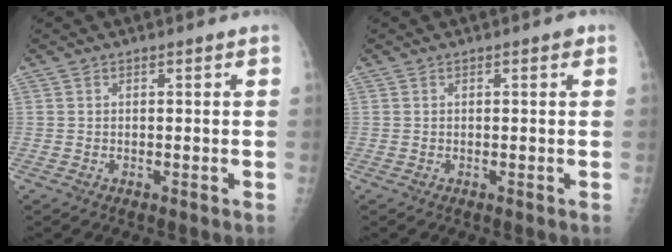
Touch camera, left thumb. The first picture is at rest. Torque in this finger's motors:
{"motor_torque": [0.24, 0.26, 0.06, -0.09, 0.00]}